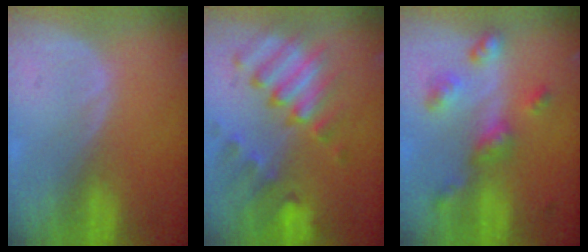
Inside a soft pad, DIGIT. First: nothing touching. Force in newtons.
{"total": 10.3, "press": 8.9, "slide": 5.1}
{"total": 6.8, "press": 6.0, "slide": 3.2}